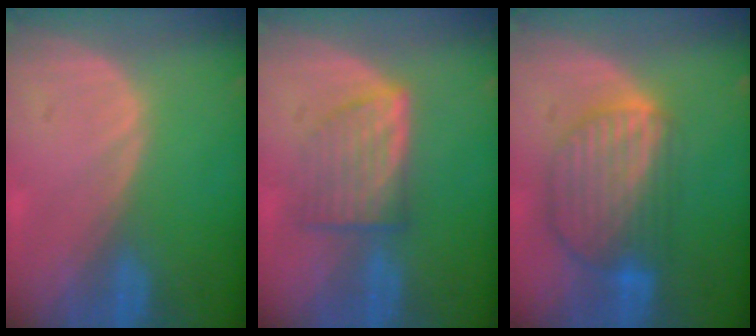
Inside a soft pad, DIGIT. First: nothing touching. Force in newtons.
{"total": 6.3, "press": 5.9, "slide": 2.1}
{"total": 9.0, "press": 7.7, "slide": 4.7}